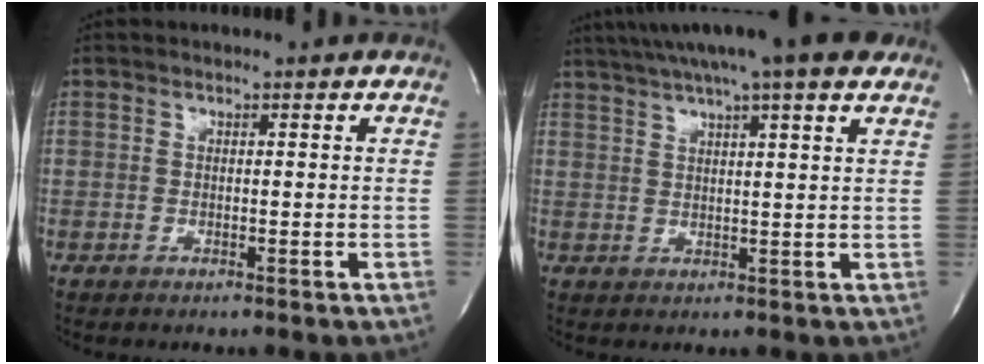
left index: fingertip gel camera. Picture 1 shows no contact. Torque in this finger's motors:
{"motor_torque": [0.39, -0.40, 1.05, 0.21]}